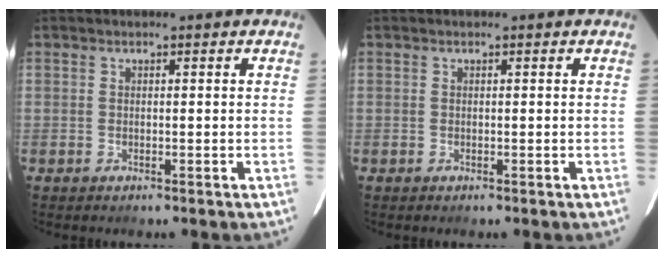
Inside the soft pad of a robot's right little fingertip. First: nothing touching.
{"total": 0.0}